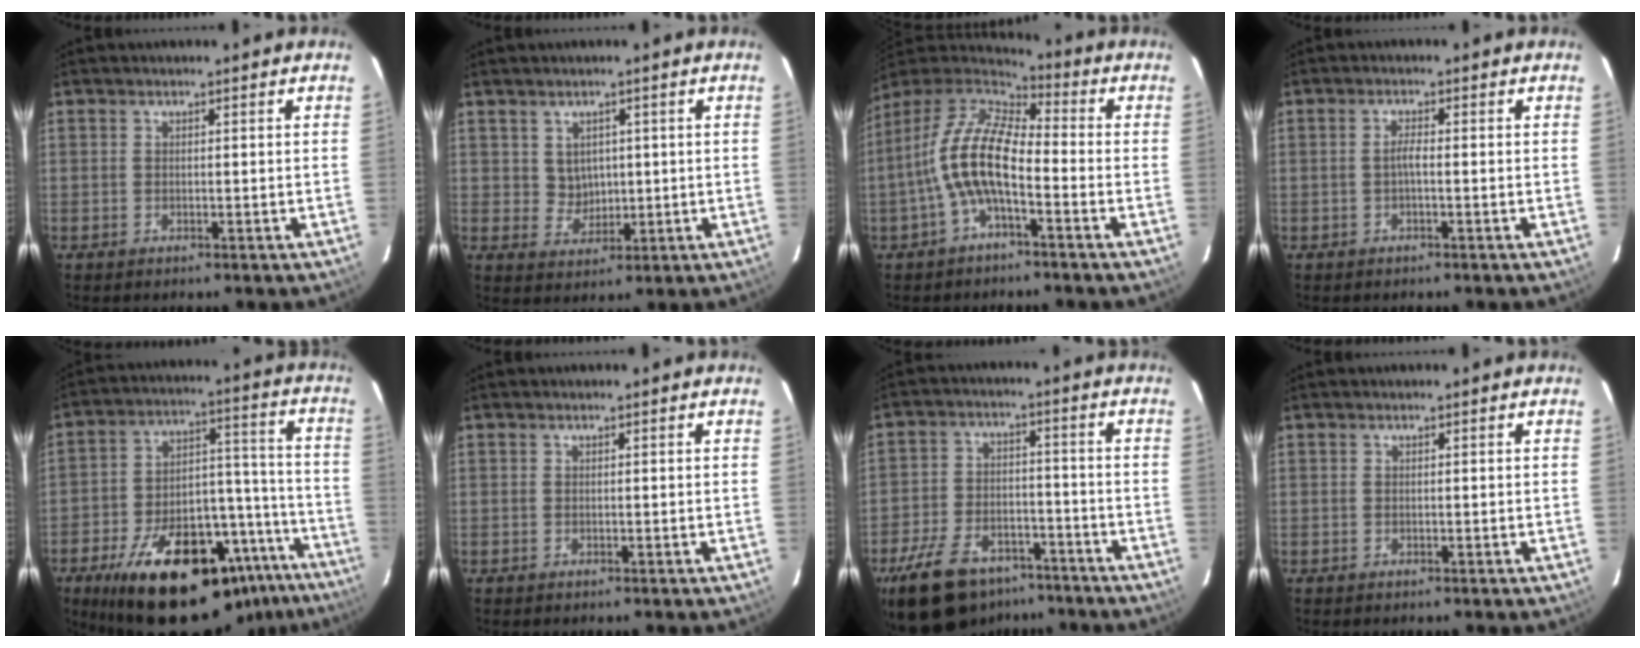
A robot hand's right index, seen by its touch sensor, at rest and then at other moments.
{"total": 3.8, "force": [1.2, 3.5, 0.8], "torque": [-0.011, 0.008, 0.029]}
{"total": 12.0, "force": [-3.2, 4.5, 10.6], "torque": [-0.214, 0.012, -0.063]}
{"total": 1.5, "force": [-0.5, 0.1, 1.5], "torque": [-0.028, 0.004, -0.012]}
{"total": 30.7, "force": [-21.1, 12.5, 18.5], "torque": [-0.280, 0.030, -0.291]}
{"total": 0.0}
{"total": 17.9, "force": [-12.4, 9.4, 8.9], "torque": [-0.203, -0.004, -0.196]}
{"total": 0.0}